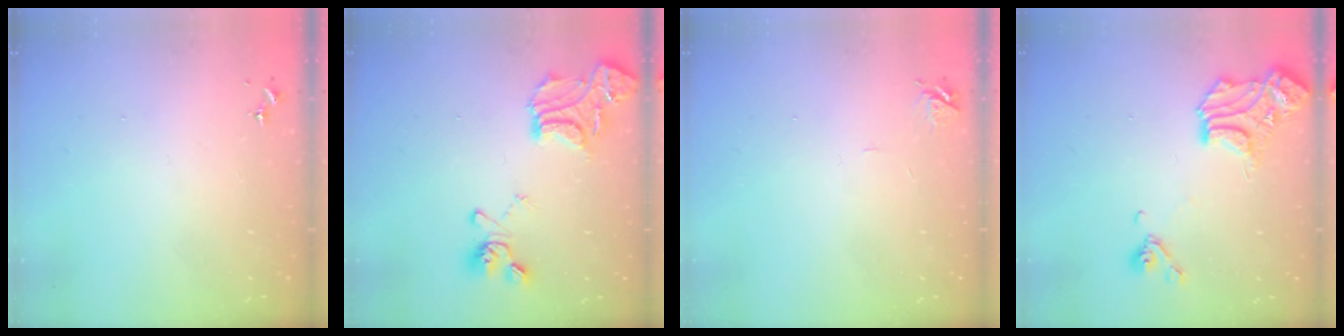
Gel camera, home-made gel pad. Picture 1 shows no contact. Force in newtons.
{"total": 17.7, "press": 17.7, "slide": 1.6}
{"total": 5.8, "press": 5.8, "slide": 0.7}
{"total": 14.9, "press": 14.8, "slide": 1.2}